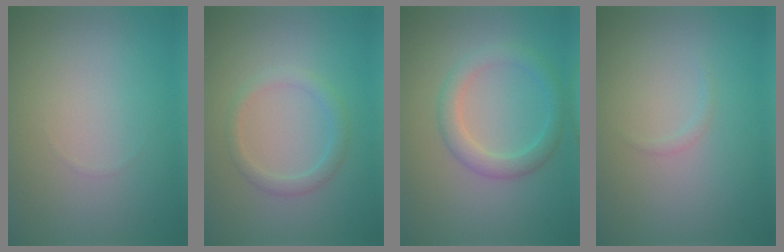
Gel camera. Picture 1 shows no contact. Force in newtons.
{"total": 1.9, "press": 1.9, "slide": 0.2}
{"total": 3.0, "press": 3.0, "slide": 0.1}
{"total": 0.5, "press": 0.5, "slide": 0.1}